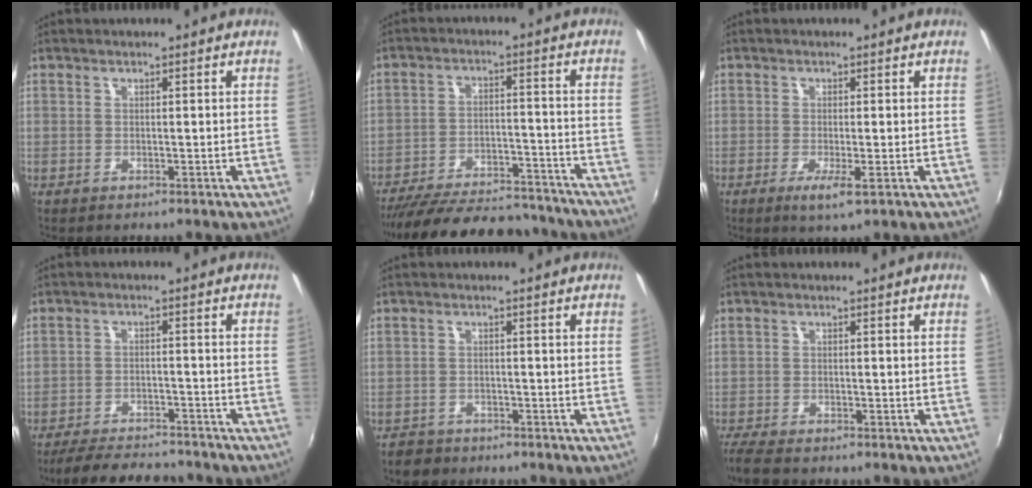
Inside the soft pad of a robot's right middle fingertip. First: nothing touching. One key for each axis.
{"total": 24.1, "fx": -21.0, "fy": 6.7, "fz": 9.8, "tx": -0.190, "ty": -0.007, "tz": -0.287}
{"total": 3.2, "fx": -1.0, "fy": -0.1, "fz": 3.0, "tx": -0.064, "ty": -0.013, "tz": -0.022}
{"total": 11.9, "fx": -10.6, "fy": 3.0, "fz": 4.7, "tx": -0.112, "ty": -0.007, "tz": -0.160}
{"total": 3.2, "fx": -2.5, "fy": 1.9, "fz": 0.7, "tx": -0.026, "ty": -0.002, "tz": -0.044}
{"total": 4.3, "fx": -3.6, "fy": 0.6, "fz": 2.1, "tx": -0.058, "ty": -0.022, "tz": -0.070}